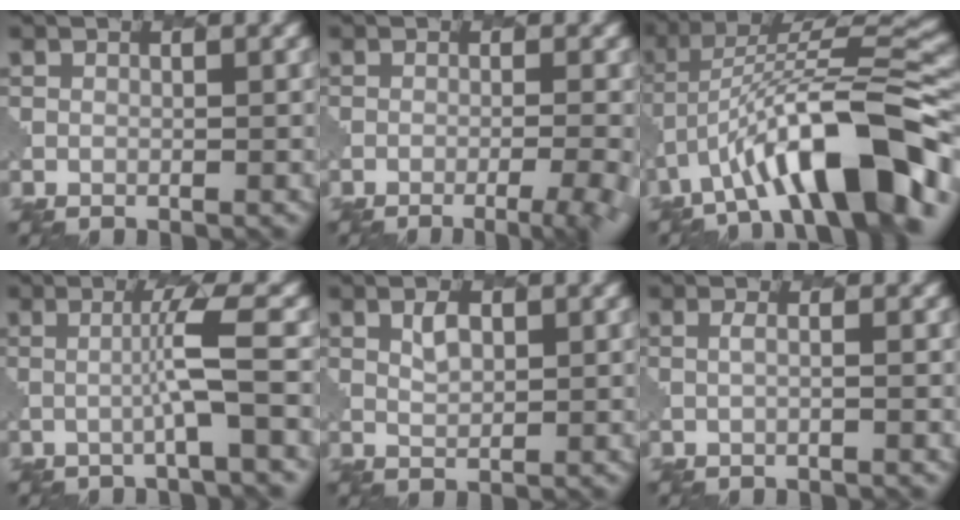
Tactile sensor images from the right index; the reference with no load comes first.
{"total": 6.1, "force": [-3.0, 2.1, 4.9], "torque": [-0.044, 0.001, -0.027]}
{"total": 11.6, "force": [-5.8, 3.4, 9.5], "torque": [-0.144, 0.024, -0.094]}
{"total": 3.3, "force": [0.0, 0.0, 3.3], "torque": [-0.056, 0.007, -0.011]}
{"total": 1.8, "force": [1.4, 0.6, 0.9], "torque": [-0.020, -0.001, 0.027]}
{"total": 1.1, "force": [0.4, 0.3, 1.0], "torque": [-0.016, -0.004, -0.002]}